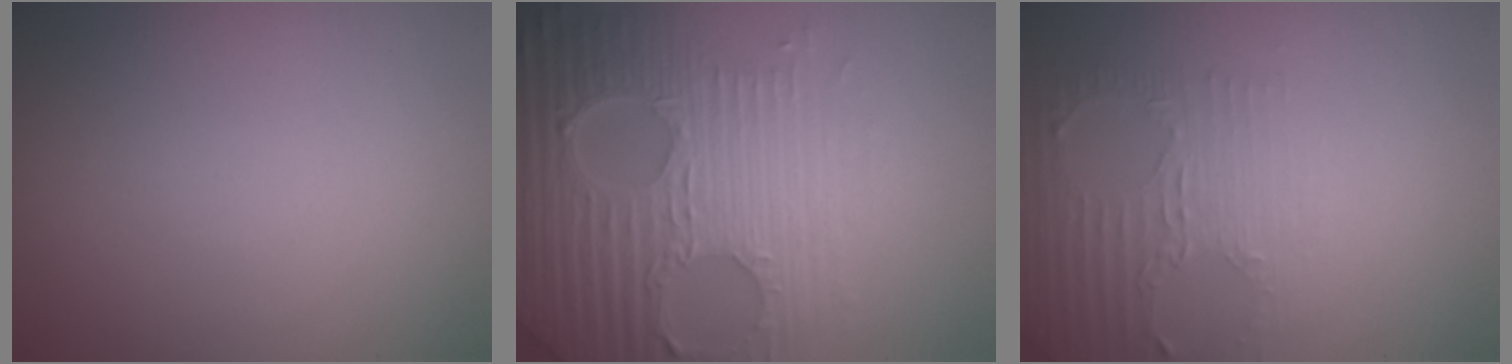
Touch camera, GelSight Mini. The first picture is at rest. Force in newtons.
{"total": 7.1, "press": 6.8, "slide": 1.8}
{"total": 2.9, "press": 2.3, "slide": 1.8}